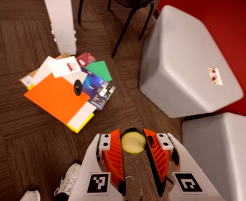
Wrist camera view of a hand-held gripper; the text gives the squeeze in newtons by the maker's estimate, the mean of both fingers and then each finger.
{"total": 7.9, "left": 7.9, "right": 7.9}